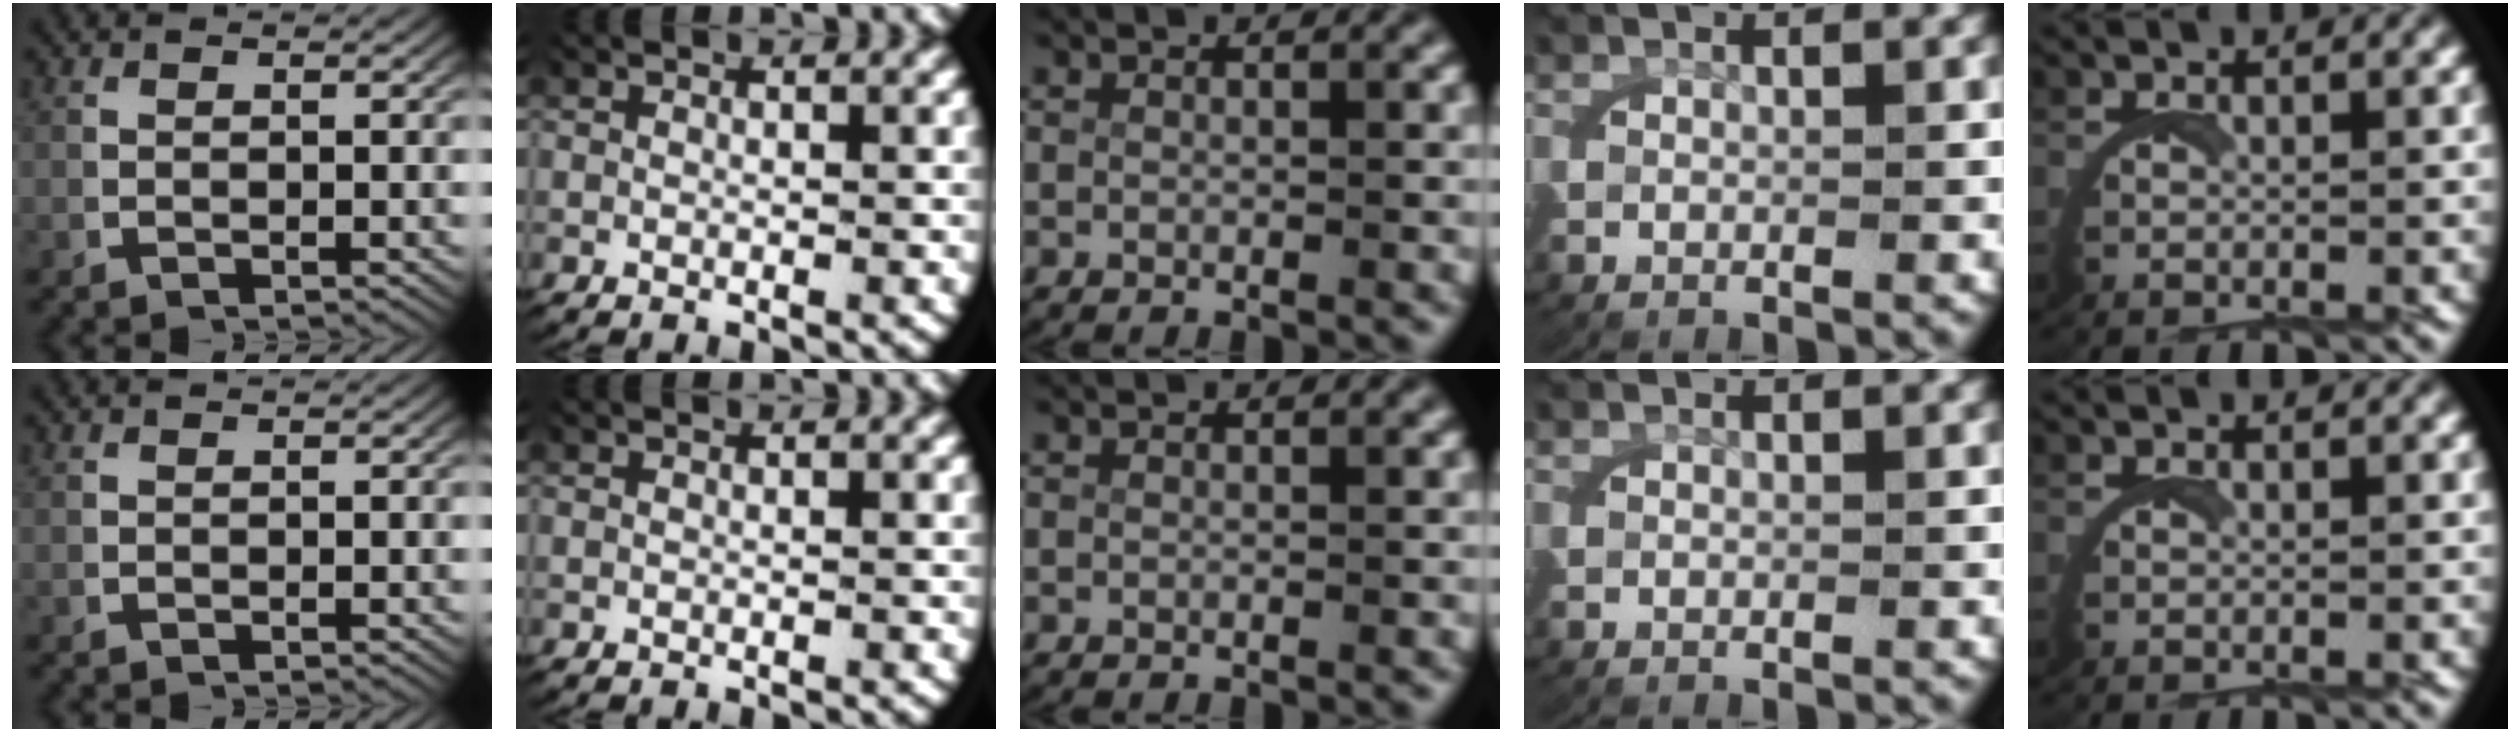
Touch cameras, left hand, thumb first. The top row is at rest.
{}